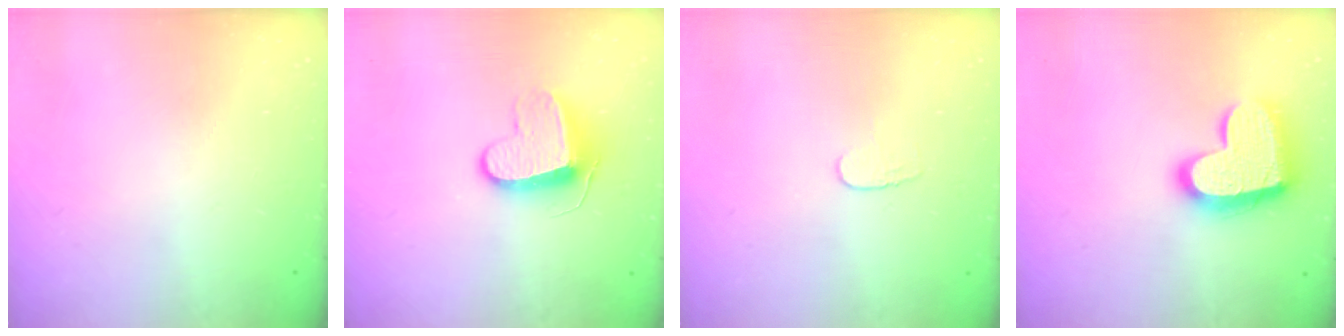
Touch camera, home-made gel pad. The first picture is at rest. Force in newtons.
{"total": 9.7, "press": 9.7, "slide": 0.4}
{"total": 3.7, "press": 3.7, "slide": 0.4}
{"total": 18.3, "press": 18.3, "slide": 1.2}